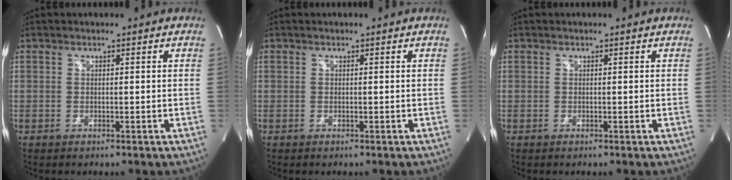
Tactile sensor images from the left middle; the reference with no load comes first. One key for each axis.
{"total": 0.0}
{"total": 0.0}